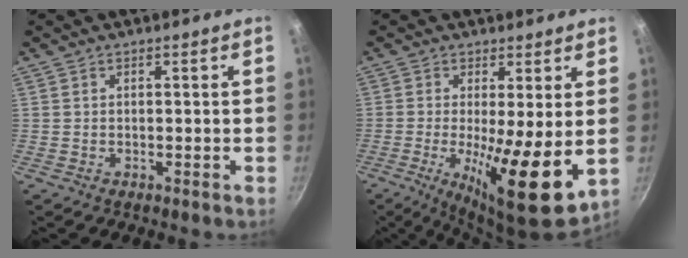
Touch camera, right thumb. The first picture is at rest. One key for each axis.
{"total": 13.2, "fx": -0.8, "fy": 3.0, "fz": 12.8, "tx": -0.207, "ty": -0.023, "tz": -0.009}